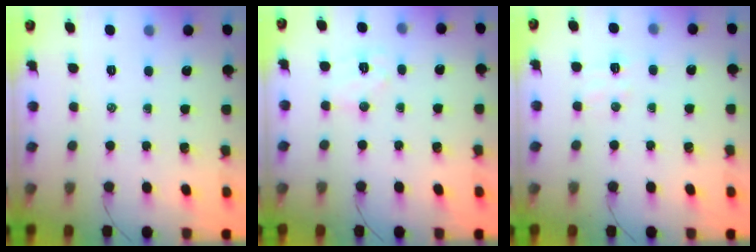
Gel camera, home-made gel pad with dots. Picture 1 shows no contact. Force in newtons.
{"total": 5.7, "press": 5.6, "slide": 1.1}
{"total": 4.7, "press": 4.5, "slide": 1.1}